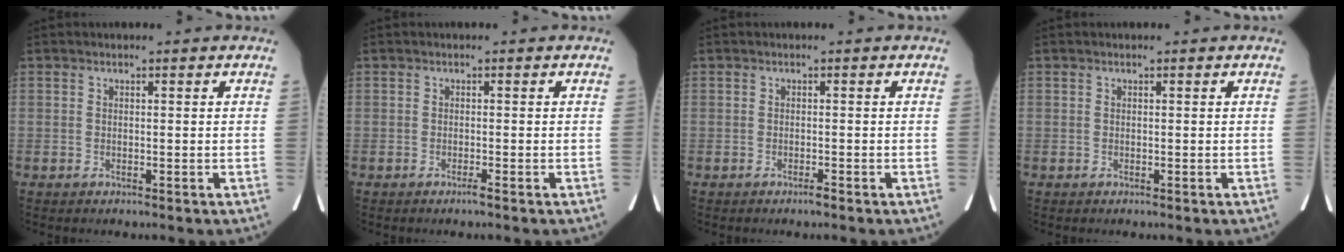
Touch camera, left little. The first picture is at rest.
{"total": 0.7, "force": [-0.5, -0.2, 0.5], "torque": [-0.009, 0.000, -0.008]}
{"total": 0.7, "force": [-0.6, 0.0, 0.4], "torque": [-0.008, 0.000, -0.009]}
{"total": 0.0}